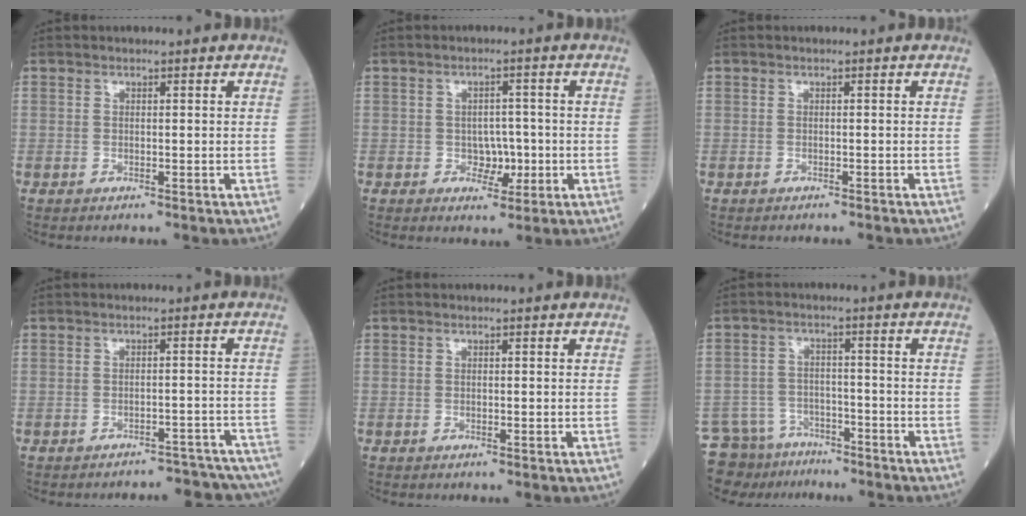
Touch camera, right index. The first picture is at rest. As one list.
[{"total": 3.7, "force": [-0.8, 2.5, 2.6], "torque": [-0.027, 0.005, -0.009]}, {"total": 1.1, "force": [-1.0, 0.1, 0.4], "torque": [-0.011, -0.003, -0.012]}, {"total": 11.0, "force": [-10.6, 2.6, 1.5], "torque": [-0.005, 0.016, -0.112]}, {"total": 0.0}, {"total": 8.9, "force": [-7.6, 4.5, 0.5], "torque": [-0.021, 0.017, -0.120]}]